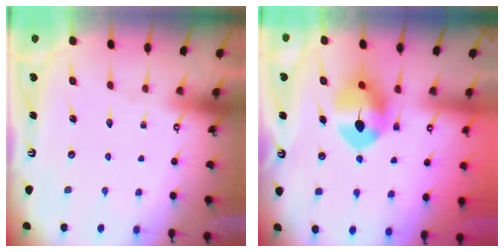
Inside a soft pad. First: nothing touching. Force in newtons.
{"total": 8.5, "press": 8.4, "slide": 1.3}